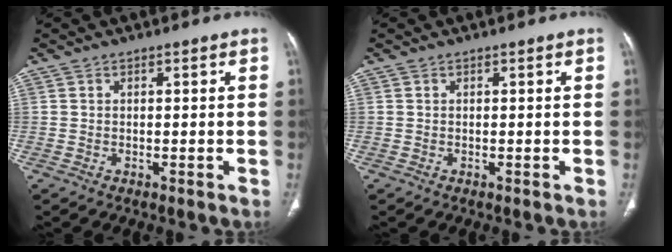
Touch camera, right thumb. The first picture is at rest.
{"total": 0.0}